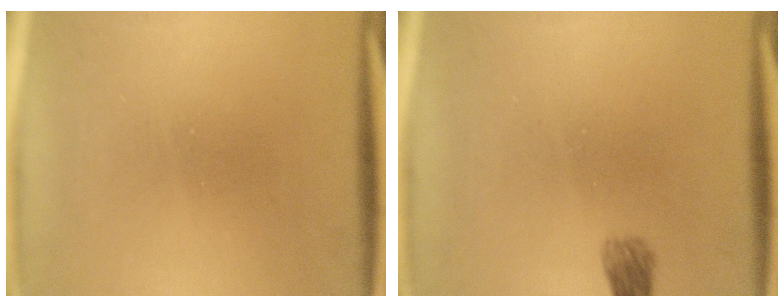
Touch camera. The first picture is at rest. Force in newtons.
{"total": 2.3}